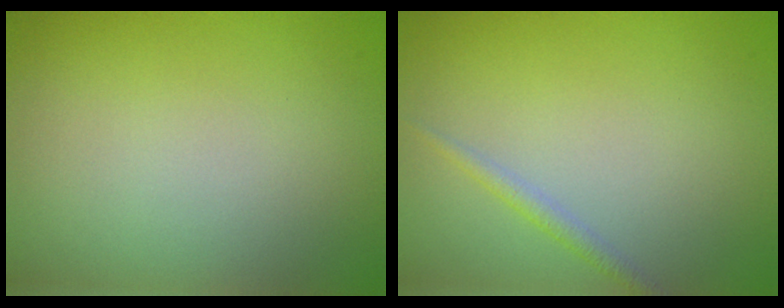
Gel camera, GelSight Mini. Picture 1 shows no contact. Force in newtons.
{"total": 1.1, "press": 1.1, "slide": 0.1}